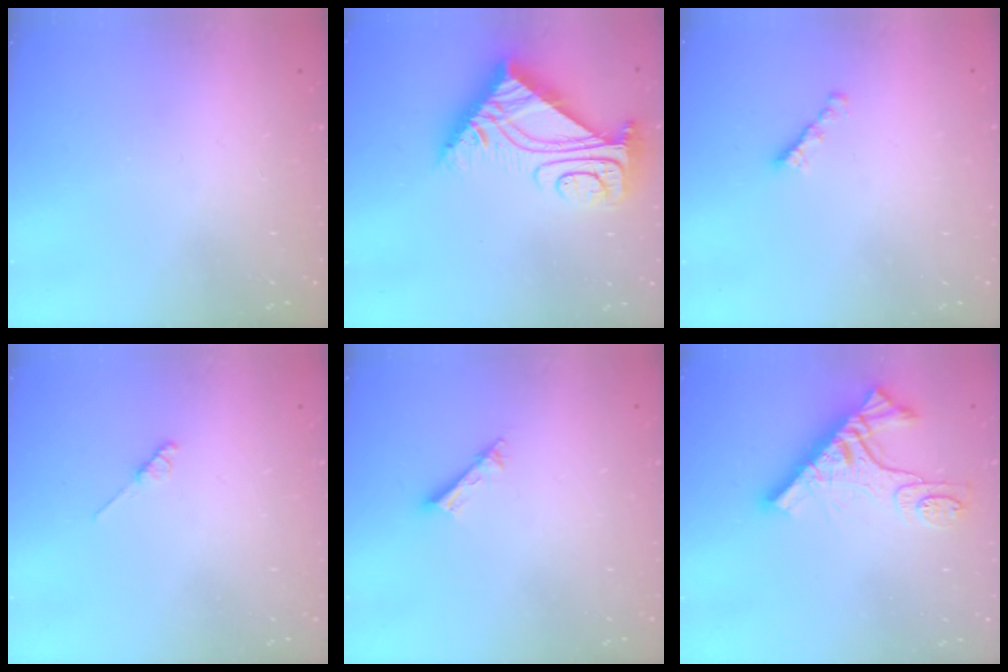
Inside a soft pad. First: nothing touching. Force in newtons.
{"total": 11.1, "press": 11.0, "slide": 1.0}
{"total": 2.7, "press": 2.6, "slide": 0.8}
{"total": 2.0, "press": 1.9, "slide": 0.3}
{"total": 3.2, "press": 3.2, "slide": 0.2}
{"total": 11.4, "press": 11.3, "slide": 1.3}